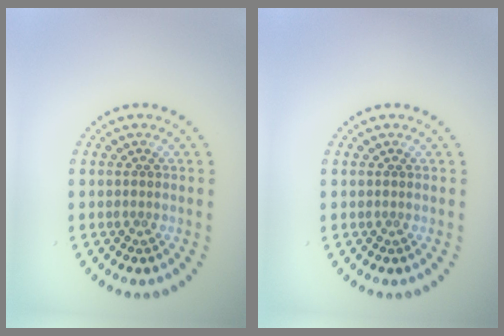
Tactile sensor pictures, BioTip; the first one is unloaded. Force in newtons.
{"total": 0.0}